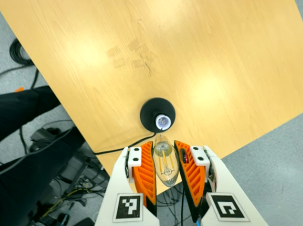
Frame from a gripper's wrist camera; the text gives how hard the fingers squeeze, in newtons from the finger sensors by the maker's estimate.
{"total": 20.4, "left": 21.5, "right": 19.3}